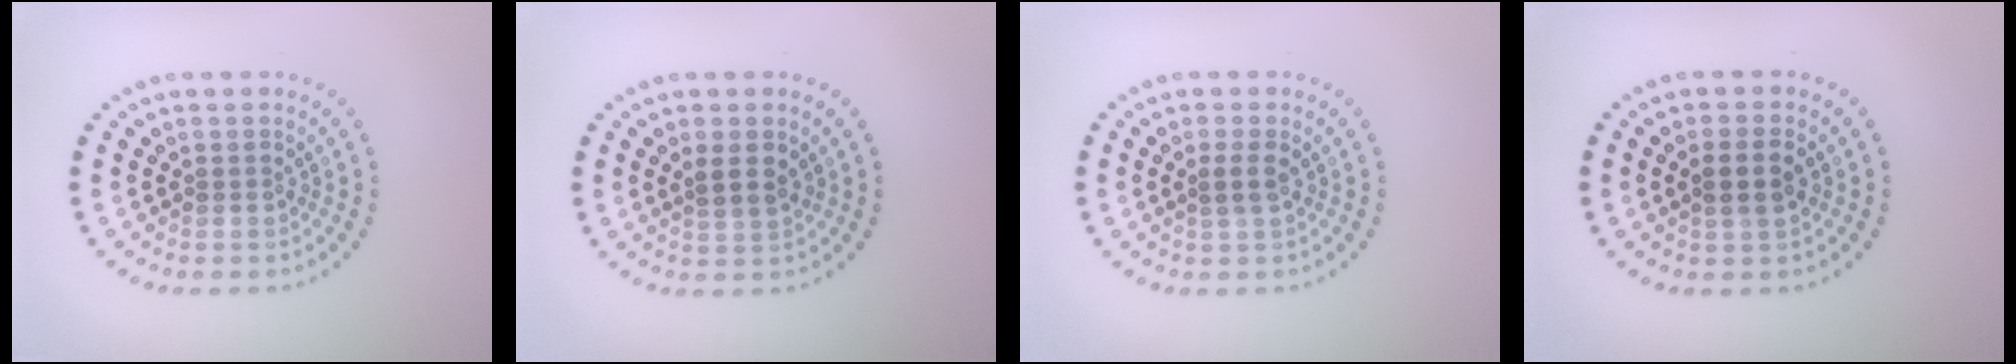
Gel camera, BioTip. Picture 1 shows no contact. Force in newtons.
{"total": 2.0, "press": 1.9, "slide": 0.7}
{"total": 1.1, "press": 0.9, "slide": 0.6}
{"total": 2.3, "press": 2.2, "slide": 0.6}